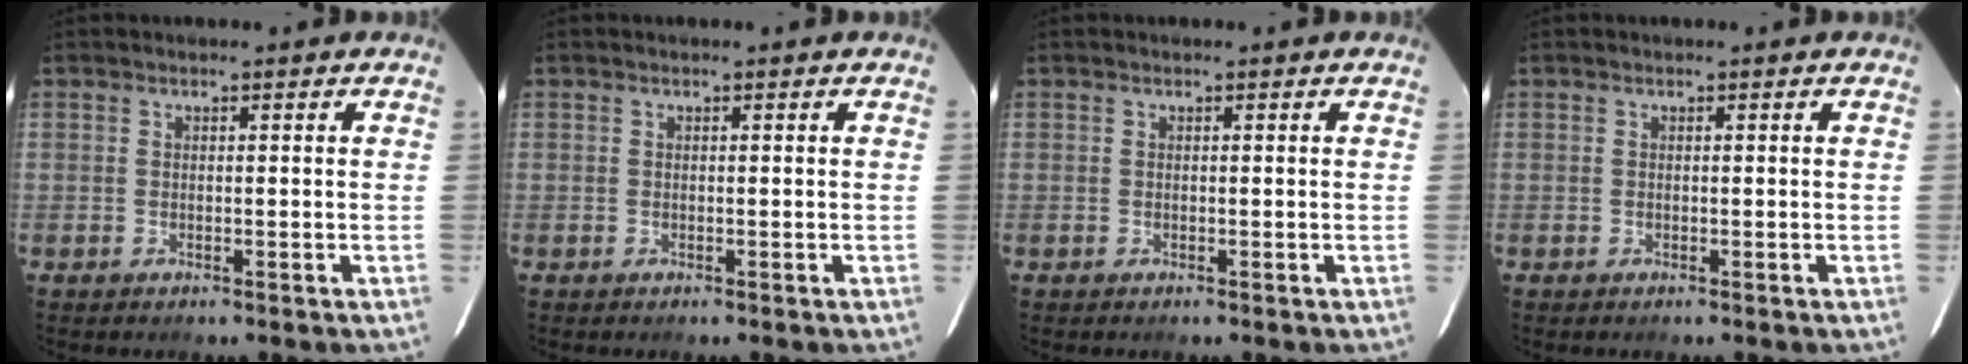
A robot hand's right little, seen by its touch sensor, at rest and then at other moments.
{"total": 0.0}
{"total": 0.0}
{"total": 0.0}